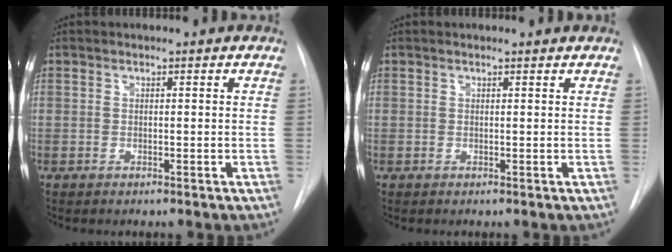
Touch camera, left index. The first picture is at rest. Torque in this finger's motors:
{"motor_torque": [0.24, -0.08, -0.09, -0.01]}